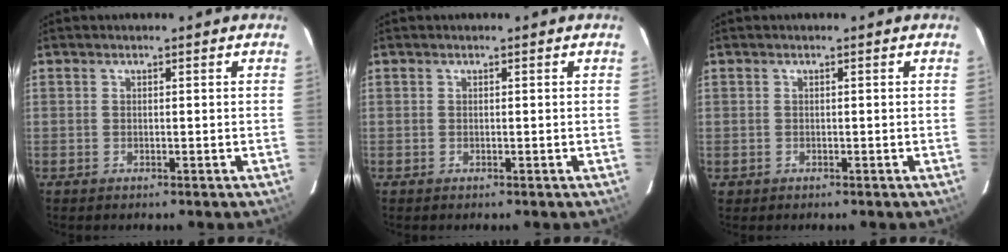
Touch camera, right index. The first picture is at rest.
{"total": 0.0}
{"total": 0.8, "force": [-0.3, 0.8, 0.0], "torque": [0.002, 0.002, -0.001]}